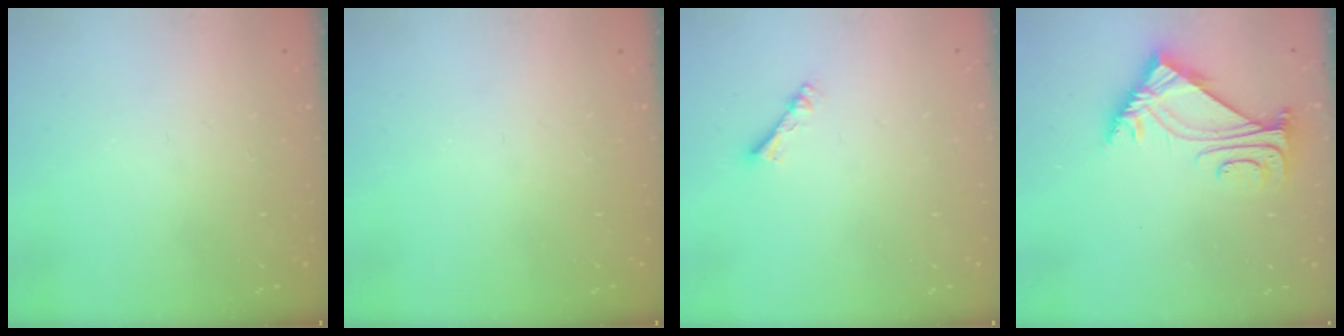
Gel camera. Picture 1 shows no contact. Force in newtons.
{"total": 0.0}
{"total": 2.4, "press": 2.4, "slide": 0.4}
{"total": 5.8, "press": 5.7, "slide": 1.1}